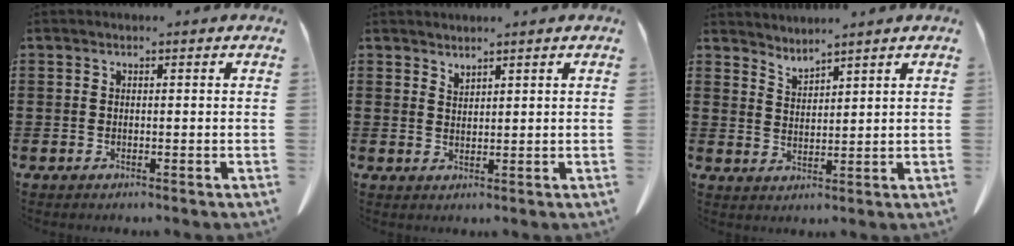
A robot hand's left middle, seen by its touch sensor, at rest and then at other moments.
{"total": 1.6, "force": [1.6, 0.1, 0.0], "torque": [-0.004, -0.002, 0.032]}
{"total": 2.7, "force": [2.7, -0.3, -0.2], "torque": [-0.004, -0.013, 0.053]}